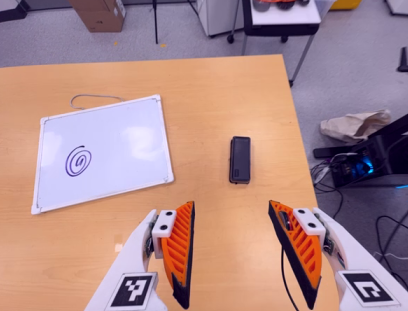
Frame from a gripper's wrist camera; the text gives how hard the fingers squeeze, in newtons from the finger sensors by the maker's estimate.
{"total": 0.0}